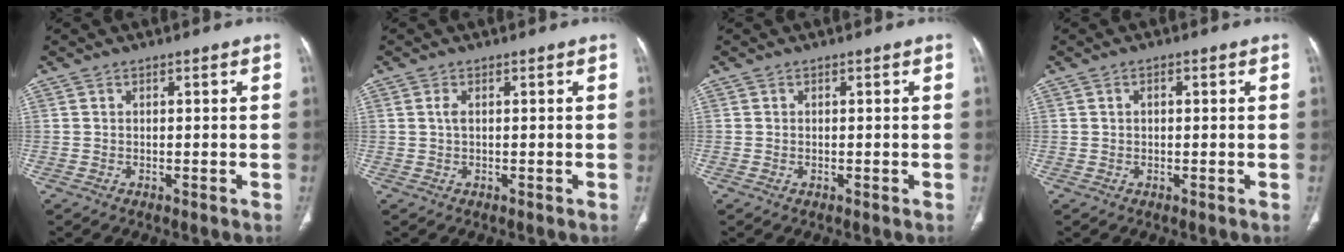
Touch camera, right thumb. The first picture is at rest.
{"total": 1.1, "force": [0.2, 0.4, 1.0], "torque": [-0.027, 0.004, 0.006]}
{"total": 0.0}
{"total": 1.2, "force": [0.3, 0.7, 0.9], "torque": [-0.015, 0.005, 0.005]}